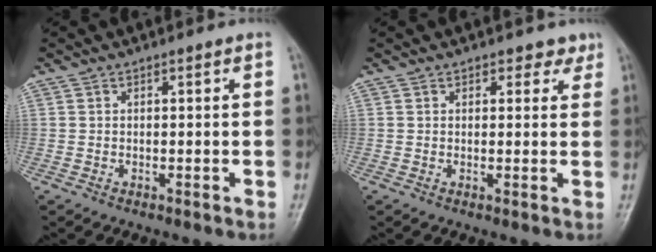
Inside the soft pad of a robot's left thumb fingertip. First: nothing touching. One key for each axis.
{"total": 2.5, "fx": 1.8, "fy": 1.7, "fz": 0.8, "tx": 0.017, "ty": -0.007, "tz": 0.017}